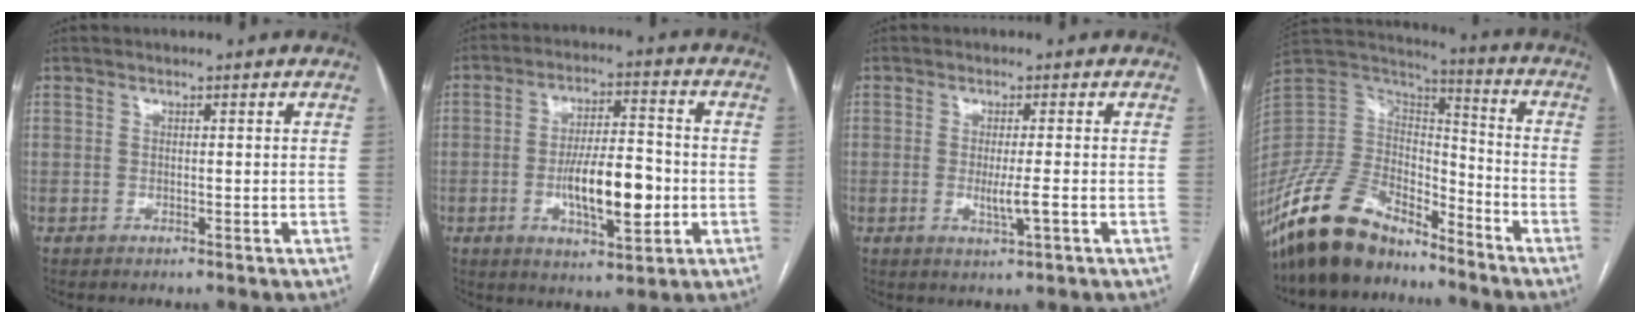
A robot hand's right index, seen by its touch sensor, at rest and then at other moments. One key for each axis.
{"total": 11.3, "fx": -2.4, "fy": 3.3, "fz": 10.5, "tx": -0.185, "ty": 0.004, "tz": -0.035}
{"total": 3.2, "fx": -0.7, "fy": -0.1, "fz": 3.1, "tx": -0.058, "ty": -0.008, "tz": -0.011}
{"total": 16.0, "fx": -13.0, "fy": 6.5, "fz": 6.8, "tx": -0.142, "ty": 0.028, "tz": -0.248}